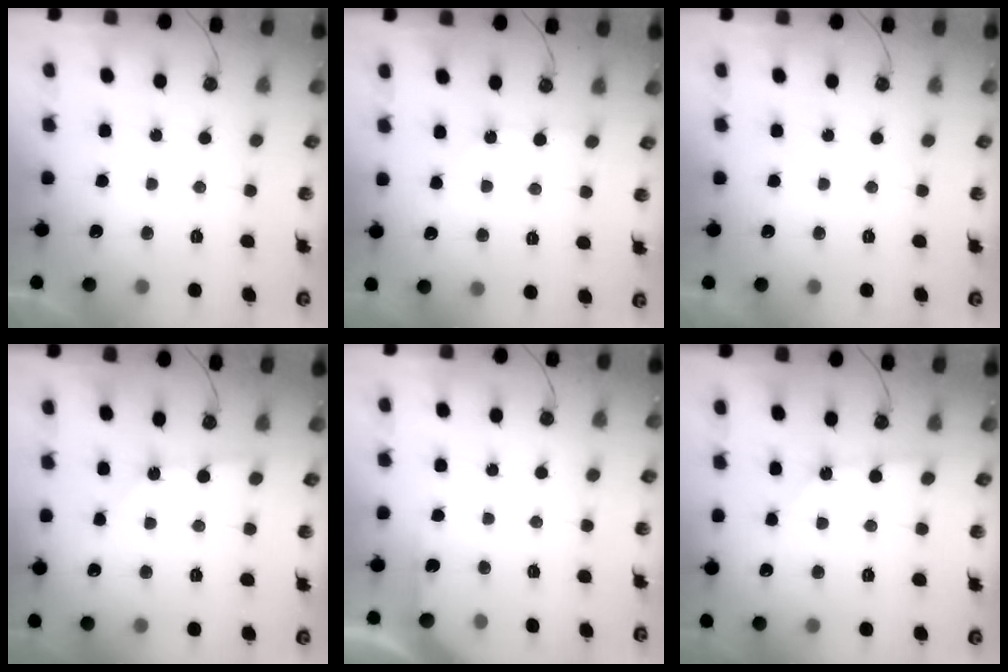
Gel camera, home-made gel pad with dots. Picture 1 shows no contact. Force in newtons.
{"total": 3.0, "press": 3.0, "slide": 0.4}
{"total": 0.0}
{"total": 1.2, "press": 1.2, "slide": 0.1}
{"total": 2.9, "press": 2.9, "slide": 0.3}
{"total": 1.9, "press": 1.9, "slide": 0.3}